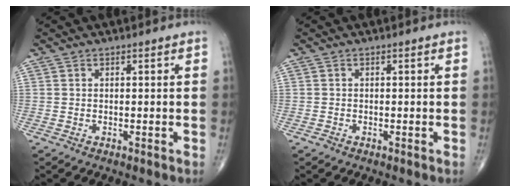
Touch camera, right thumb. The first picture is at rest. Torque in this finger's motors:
{"motor_torque": [-0.18, 0.07, 0.07, 0.08, -0.02]}